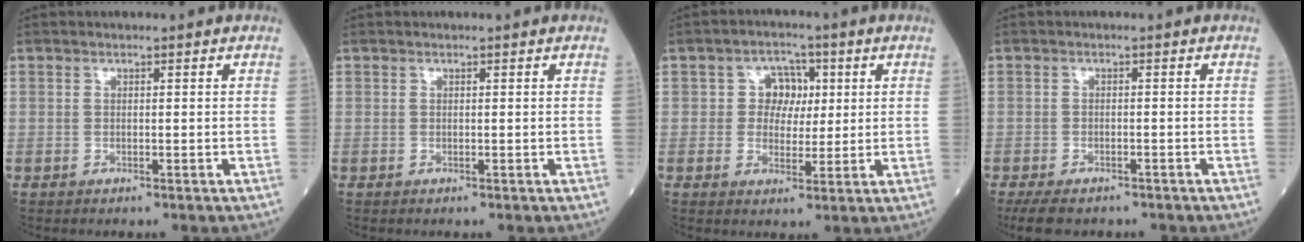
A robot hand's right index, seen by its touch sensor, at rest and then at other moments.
{"total": 0.0}
{"total": 4.9, "force": [1.0, 4.1, 2.5], "torque": [-0.031, 0.013, 0.016]}
{"total": 5.8, "force": [-4.6, 2.5, 2.6], "torque": [-0.040, -0.008, -0.068]}